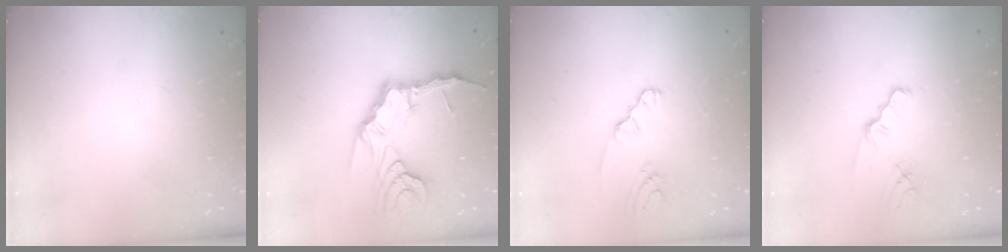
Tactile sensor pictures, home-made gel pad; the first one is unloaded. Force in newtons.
{"total": 11.2, "press": 11.1, "slide": 1.3}
{"total": 1.2, "press": 1.2, "slide": 0.3}
{"total": 1.5, "press": 1.5, "slide": 0.3}